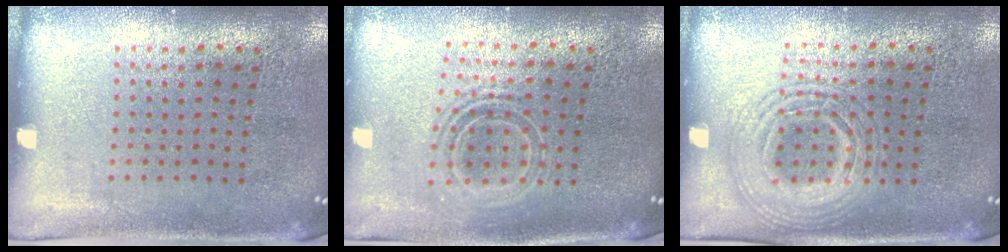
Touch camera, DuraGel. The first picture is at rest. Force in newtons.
{"total": 1.7, "press": 1.4, "slide": 1.1}
{"total": 2.7, "press": 2.7, "slide": 0.3}